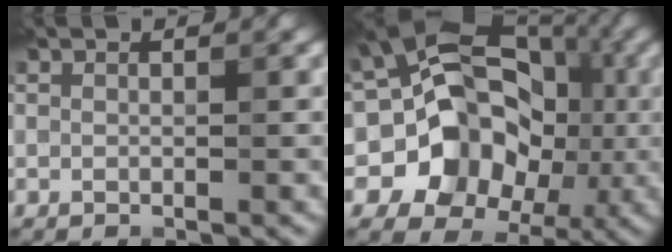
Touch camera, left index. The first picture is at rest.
{"total": 11.5, "force": [-1.4, 9.7, 6.0], "torque": [-0.063, -0.004, -0.055]}